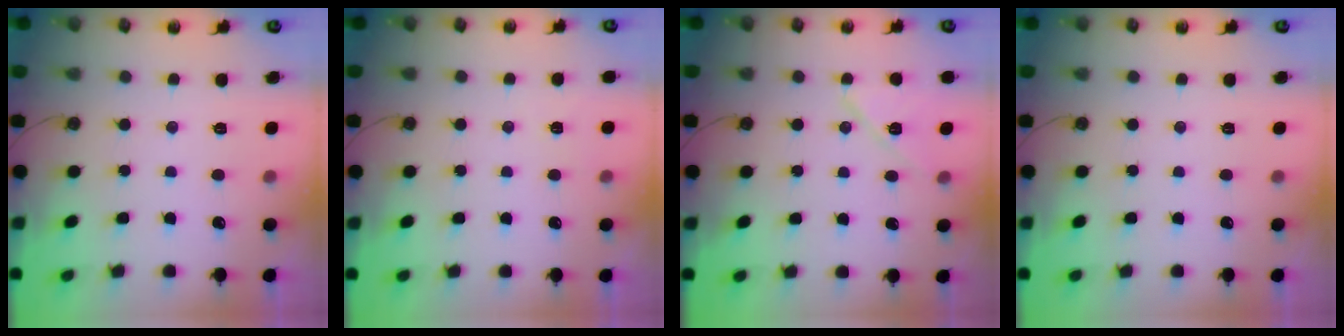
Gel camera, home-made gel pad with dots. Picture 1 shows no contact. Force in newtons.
{"total": 2.4, "press": 2.4, "slide": 0.4}
{"total": 9.6, "press": 9.6, "slide": 0.9}
{"total": 0.0}